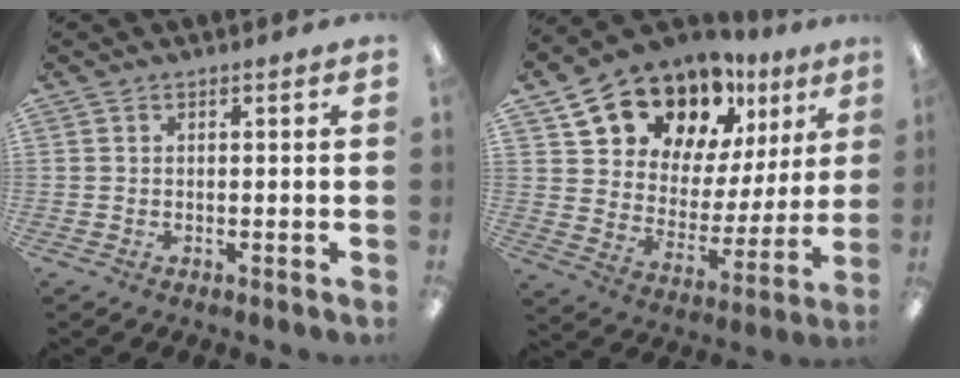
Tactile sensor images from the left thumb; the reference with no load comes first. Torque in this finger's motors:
{"motor_torque": [1.80, 1.94, 1.38, -1.39, 0.40]}